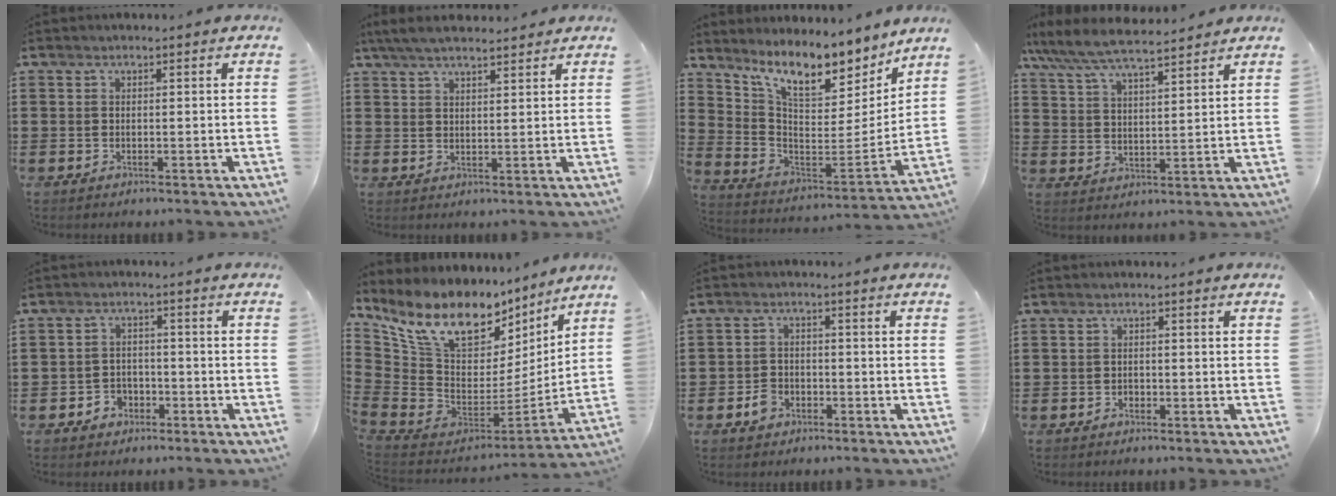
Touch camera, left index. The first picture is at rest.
{"total": 4.4, "force": [3.9, 0.9, 2.0], "torque": [-0.049, 0.000, 0.072]}
{"total": 10.9, "force": [9.1, 2.8, 5.2], "torque": [-0.125, -0.062, 0.158]}
{"total": 6.8, "force": [6.2, 0.7, 2.7], "torque": [-0.077, -0.030, 0.109]}
{"total": 2.8, "force": [-2.1, 1.8, 0.4], "torque": [-0.016, 0.006, -0.046]}
{"total": 13.7, "force": [10.3, 5.9, 6.9], "torque": [-0.175, -0.075, 0.180]}
{"total": 3.1, "force": [-1.7, 2.2, 1.3], "torque": [-0.033, 0.002, -0.035]}
{"total": 0.7, "force": [-0.5, 0.5, 0.1], "torque": [-0.006, 0.001, -0.012]}